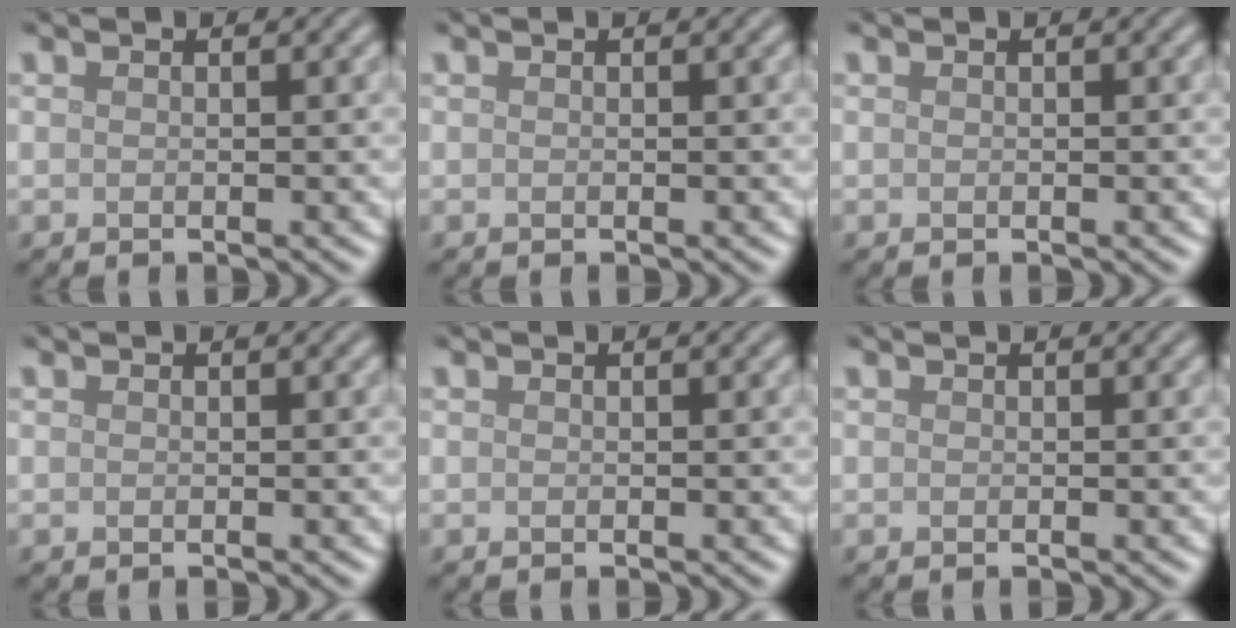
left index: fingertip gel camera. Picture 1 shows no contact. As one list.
[{"total": 0.0}, {"total": 0.0}, {"total": 0.0}, {"total": 0.0}, {"total": 0.0}]